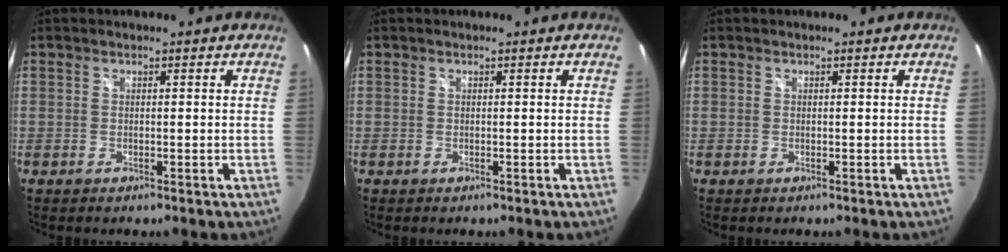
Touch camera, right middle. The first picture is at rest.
{"total": 0.0}
{"total": 0.0}